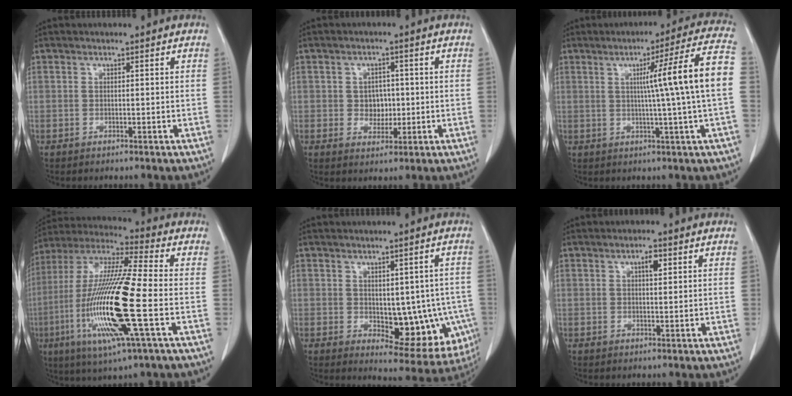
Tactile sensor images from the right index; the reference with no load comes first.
{"total": 3.8, "force": [-0.1, 3.1, 2.1], "torque": [-0.026, 0.008, 0.005]}
{"total": 12.7, "force": [0.9, -2.5, 12.4], "torque": [-0.170, 0.008, 0.010]}
{"total": 20.5, "force": [-4.8, 1.3, 19.9], "torque": [-0.424, -0.022, -0.096]}
{"total": 11.4, "force": [-1.6, 5.9, 9.6], "torque": [-0.097, 0.004, -0.001]}
{"total": 2.0, "force": [0.8, 0.6, 1.7], "torque": [-0.030, 0.000, 0.012]}